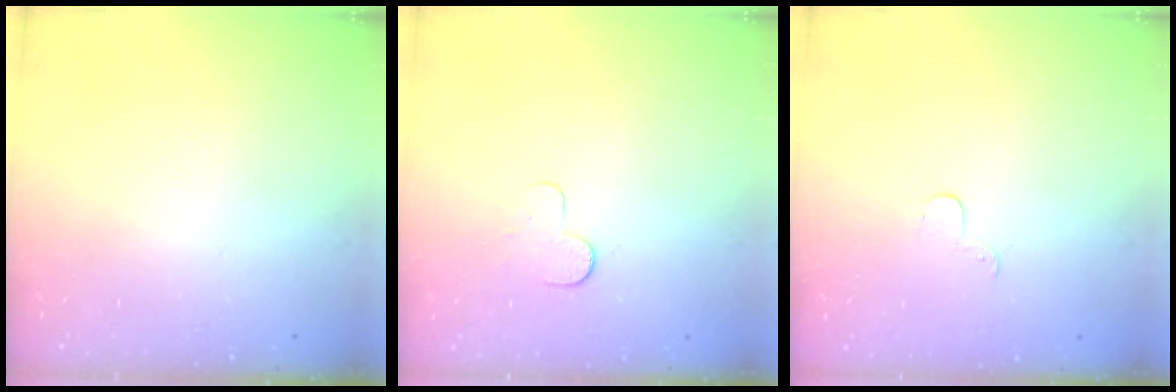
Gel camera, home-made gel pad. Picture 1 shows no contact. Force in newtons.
{"total": 4.3, "press": 4.3, "slide": 0.3}
{"total": 2.9, "press": 2.9, "slide": 0.3}